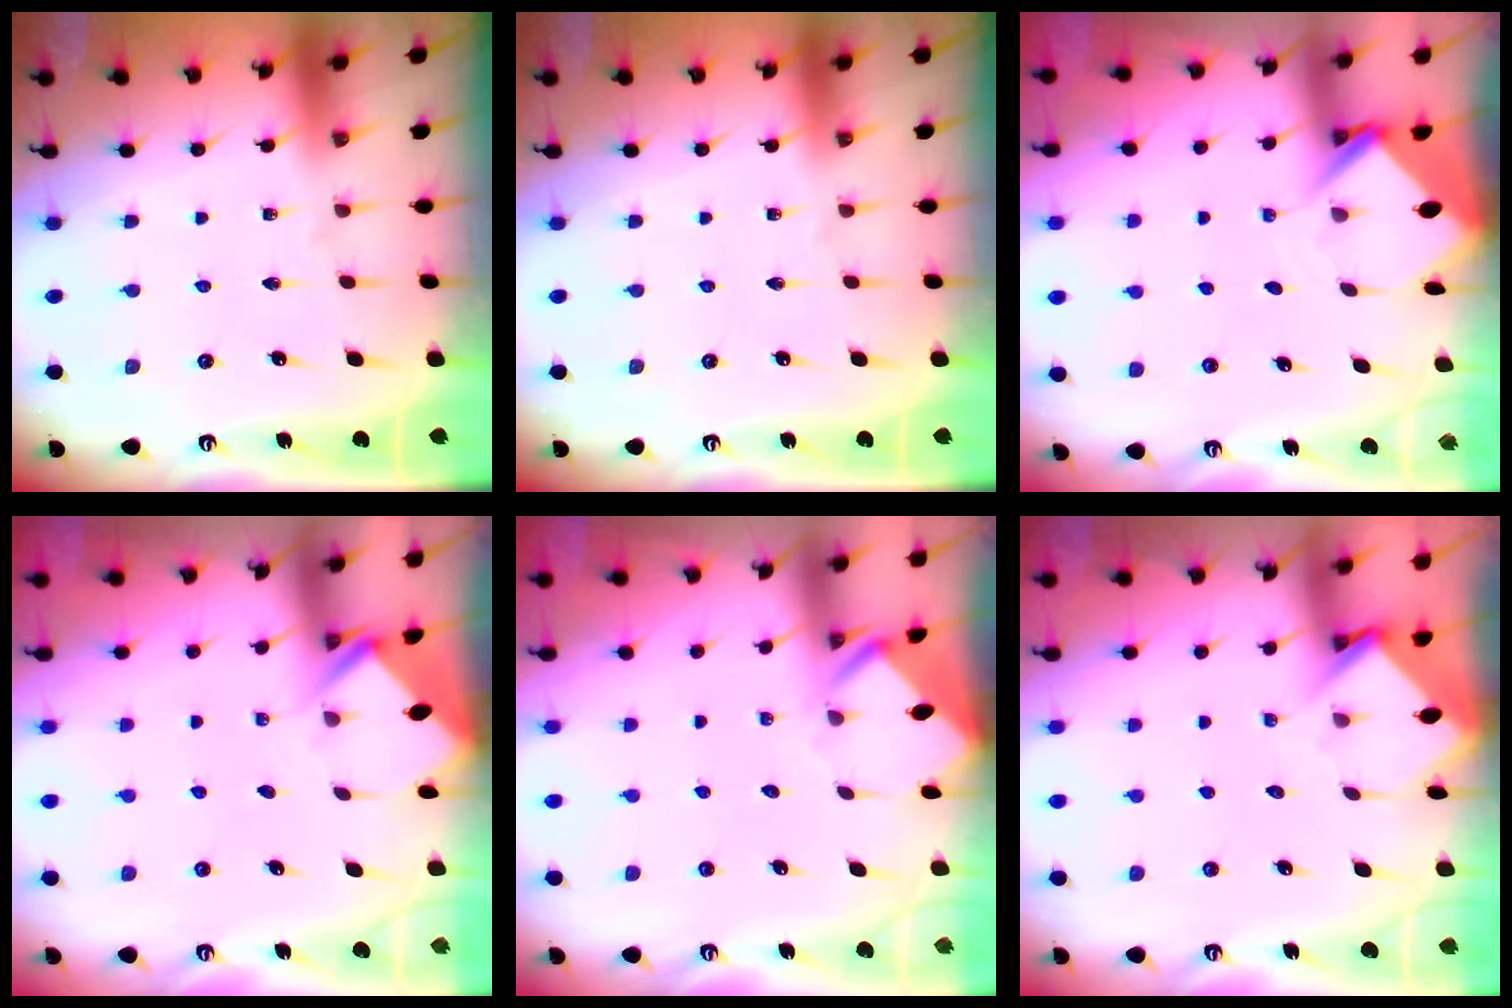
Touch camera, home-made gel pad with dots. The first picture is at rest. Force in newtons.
{"total": 0.0}
{"total": 3.6, "press": 3.6, "slide": 0.2}
{"total": 2.7, "press": 2.7, "slide": 0.2}
{"total": 3.3, "press": 3.3, "slide": 0.2}
{"total": 3.2, "press": 3.2, "slide": 0.3}